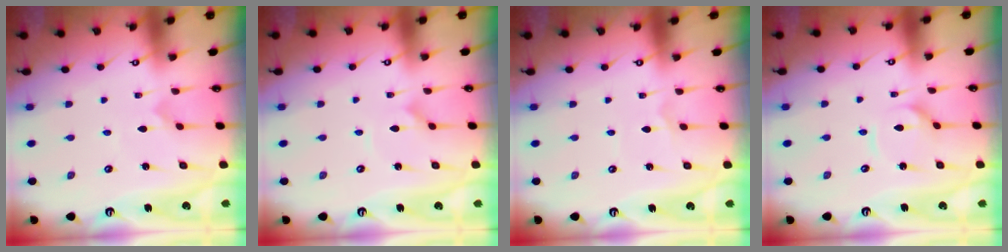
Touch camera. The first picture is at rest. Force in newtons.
{"total": 0.9, "press": 0.9, "slide": 0.0}
{"total": 1.2, "press": 1.2, "slide": 0.0}
{"total": 3.9, "press": 3.9, "slide": 0.3}